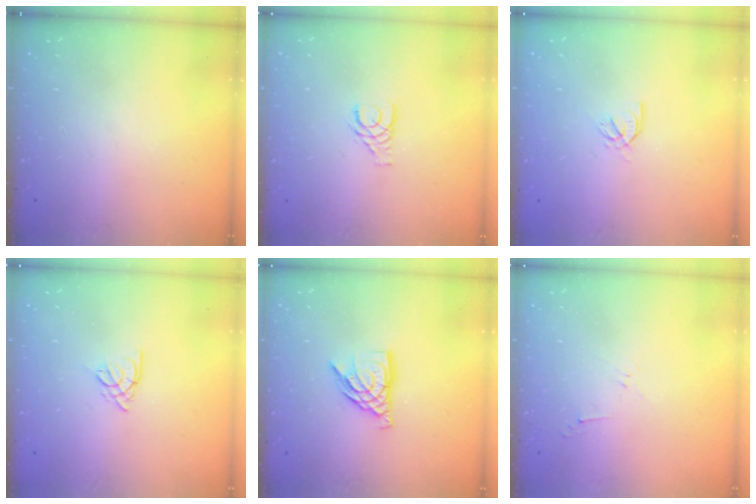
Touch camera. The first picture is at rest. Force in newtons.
{"total": 4.4, "press": 4.3, "slide": 0.4}
{"total": 2.6, "press": 2.5, "slide": 0.6}
{"total": 2.5, "press": 2.5, "slide": 0.7}
{"total": 9.1, "press": 9.1, "slide": 0.8}
{"total": 2.8, "press": 2.7, "slide": 0.6}